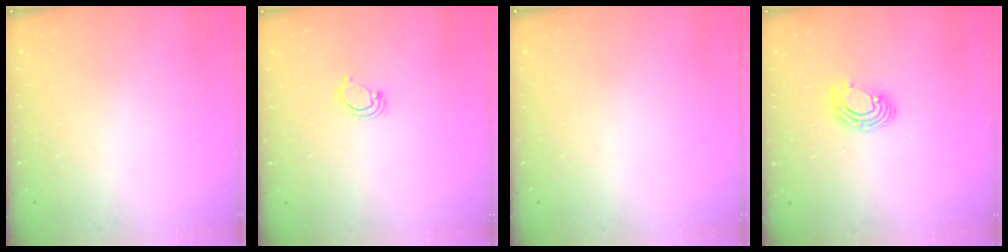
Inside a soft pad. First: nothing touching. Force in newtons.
{"total": 3.2, "press": 3.2, "slide": 0.3}
{"total": 0.0}
{"total": 7.0, "press": 6.9, "slide": 0.8}